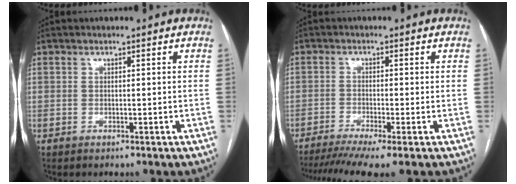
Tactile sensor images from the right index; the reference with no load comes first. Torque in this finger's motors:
{"motor_torque": [0.91, -0.89, 0.48, 0.11]}